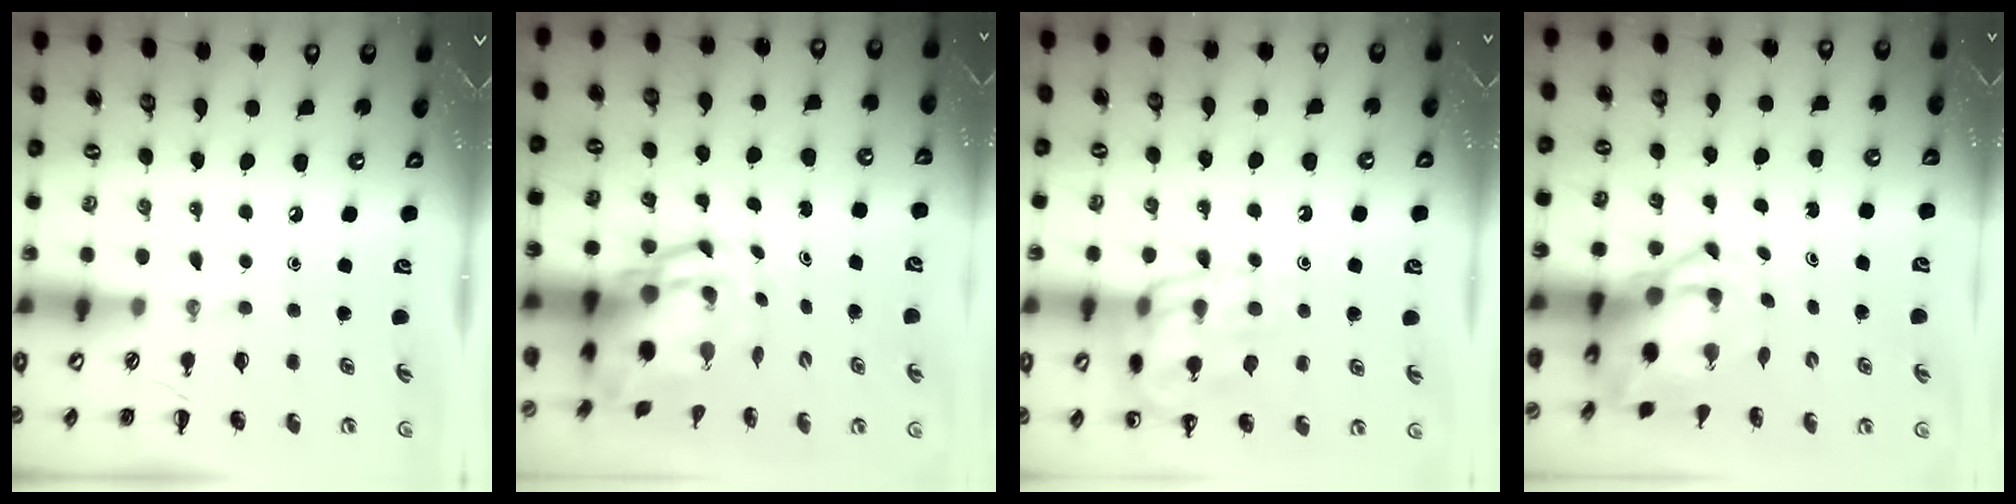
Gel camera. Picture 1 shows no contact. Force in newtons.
{"total": 6.6, "press": 6.3, "slide": 2.1}
{"total": 14.4, "press": 14.3, "slide": 1.3}
{"total": 4.7, "press": 4.5, "slide": 1.4}